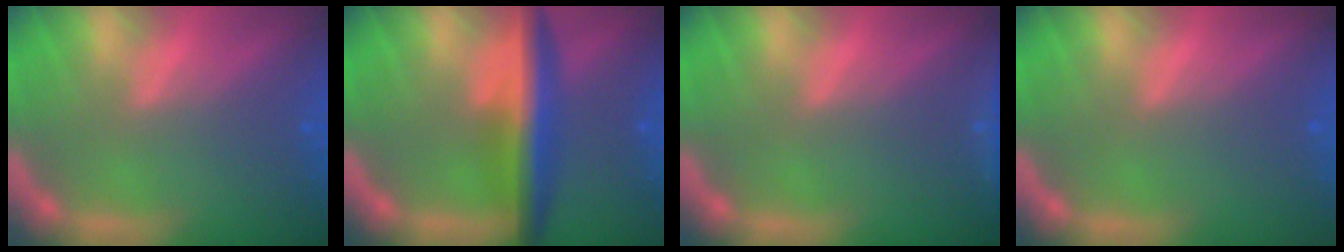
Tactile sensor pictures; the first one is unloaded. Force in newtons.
{"total": 6.0}
{"total": 1.9}
{"total": 0.0}